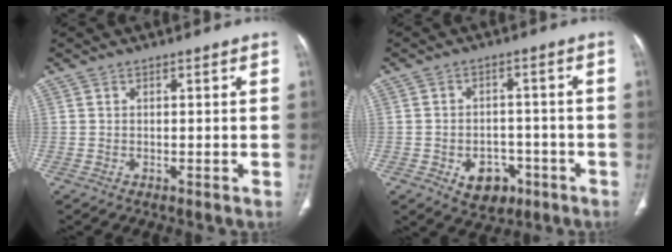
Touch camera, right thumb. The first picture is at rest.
{"total": 7.5, "force": [-3.2, 5.5, 3.9], "torque": [-0.031, 0.025, -0.038]}